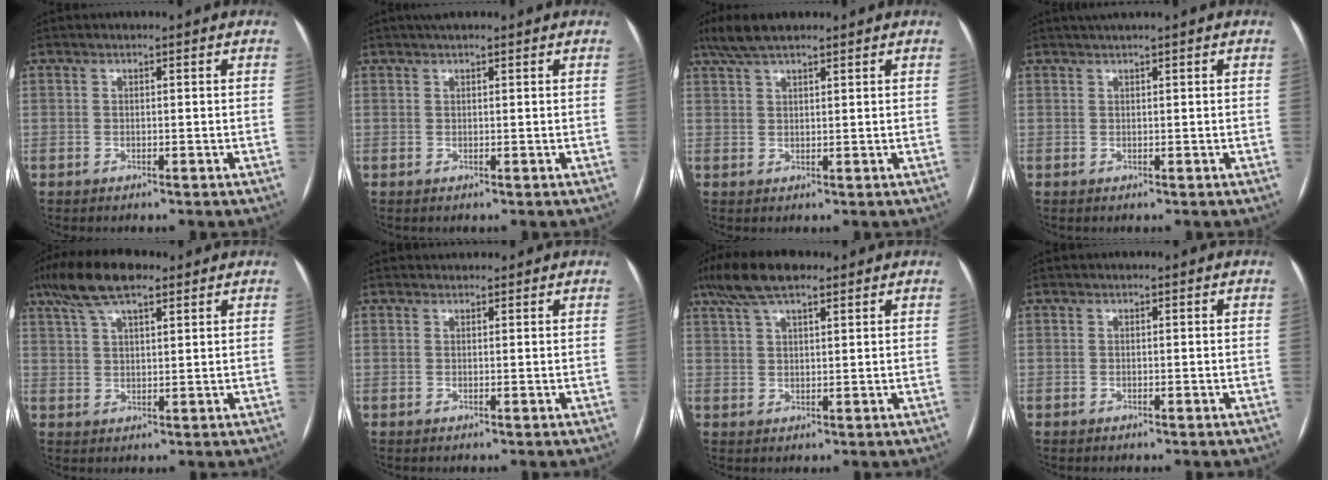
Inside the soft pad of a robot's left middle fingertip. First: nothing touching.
{"total": 2.4, "force": [1.9, 0.5, 1.4], "torque": [-0.021, 0.020, 0.030]}
{"total": 5.9, "force": [4.6, 1.3, 3.5], "torque": [-0.072, 0.024, 0.085]}
{"total": 2.0, "force": [1.6, -0.5, 1.1], "torque": [-0.014, 0.015, 0.032]}
{"total": 10.3, "force": [7.1, 2.9, 6.9], "torque": [-0.139, 0.032, 0.129]}
{"total": 1.5, "force": [1.4, 0.5, 0.0], "torque": [-0.002, 0.016, 0.022]}
{"total": 9.0, "force": [6.4, 2.5, 5.8], "torque": [-0.117, 0.031, 0.115]}
{"total": 0.0}